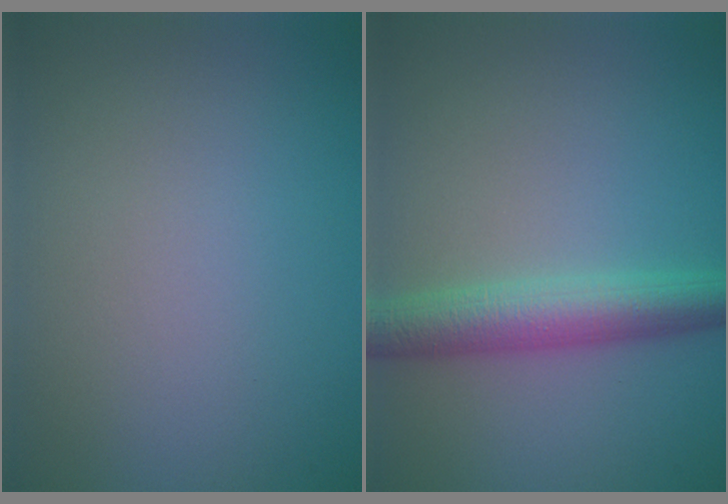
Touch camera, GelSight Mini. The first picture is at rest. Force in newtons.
{"total": 4.6, "press": 4.6, "slide": 0.0}